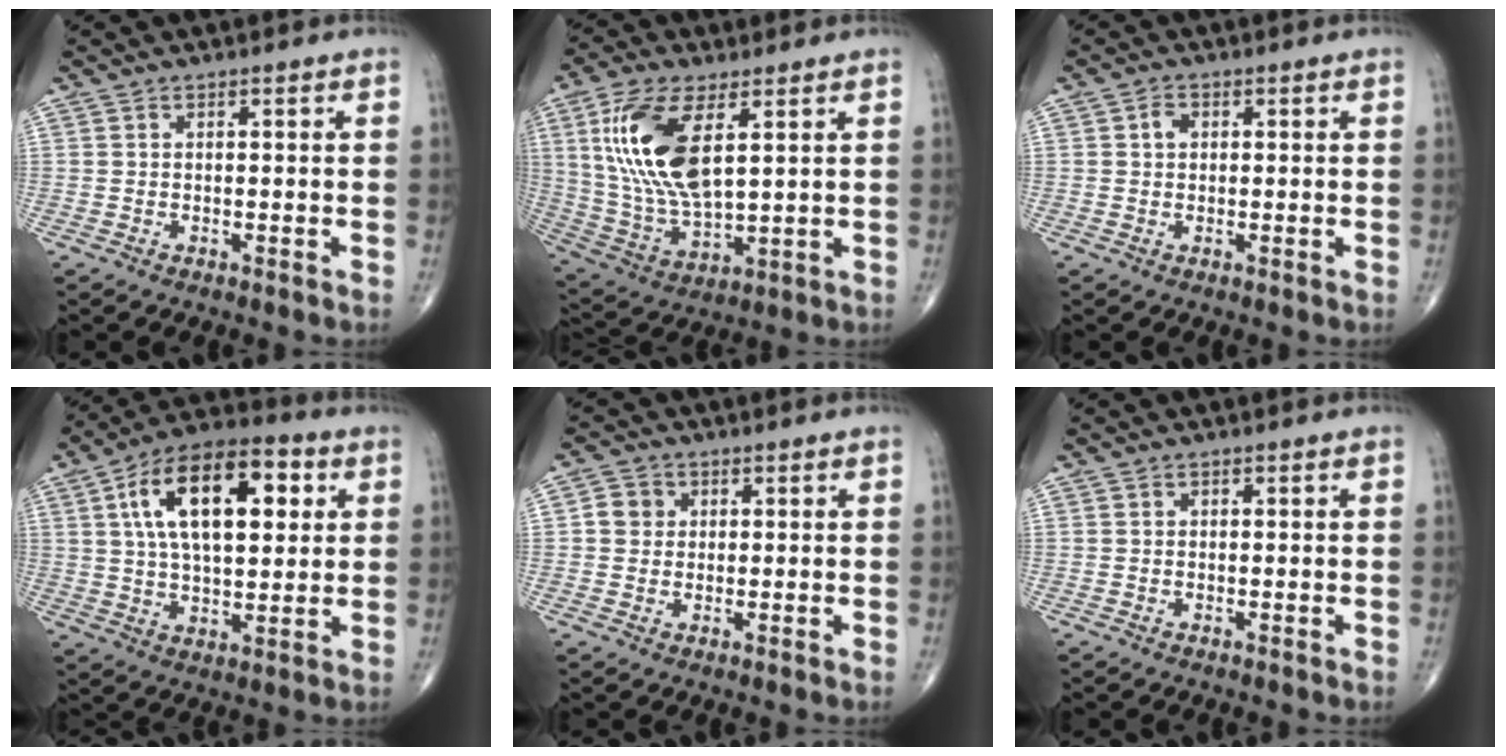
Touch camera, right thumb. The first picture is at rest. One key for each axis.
{"total": 16.9, "fx": 5.1, "fy": 7.4, "fz": 14.3, "tx": -0.294, "ty": -0.018, "tz": 0.107}
{"total": 2.1, "fx": 0.4, "fy": 1.7, "fz": 1.2, "tx": -0.013, "ty": 0.004, "tz": 0.004}
{"total": 19.7, "fx": 5.6, "fy": 9.8, "fz": 16.2, "tx": -0.246, "ty": 0.008, "tz": 0.086}
{"total": 3.6, "fx": 0.5, "fy": 3.4, "fz": 1.3, "tx": -0.005, "ty": 0.004, "tz": 0.004}
{"total": 0.0}